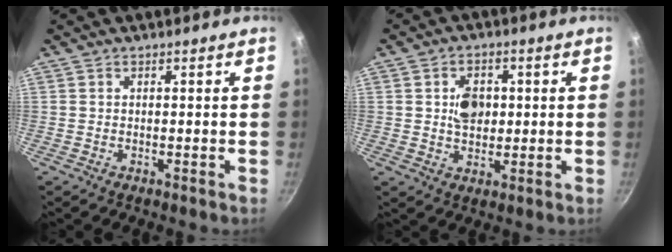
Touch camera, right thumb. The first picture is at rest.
{"total": 6.3, "force": [0.8, 4.8, 4.0], "torque": [-0.040, -0.003, 0.010]}